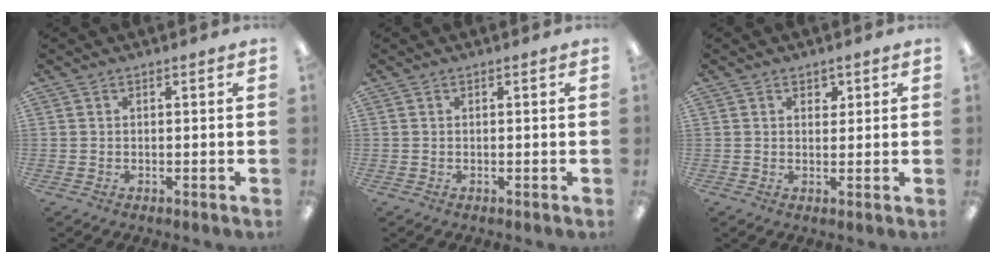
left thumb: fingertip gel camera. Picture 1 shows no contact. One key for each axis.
{"total": 0.0}
{"total": 2.3, "fx": 1.3, "fy": 1.5, "fz": 1.1, "tx": -0.008, "ty": -0.002, "tz": 0.019}